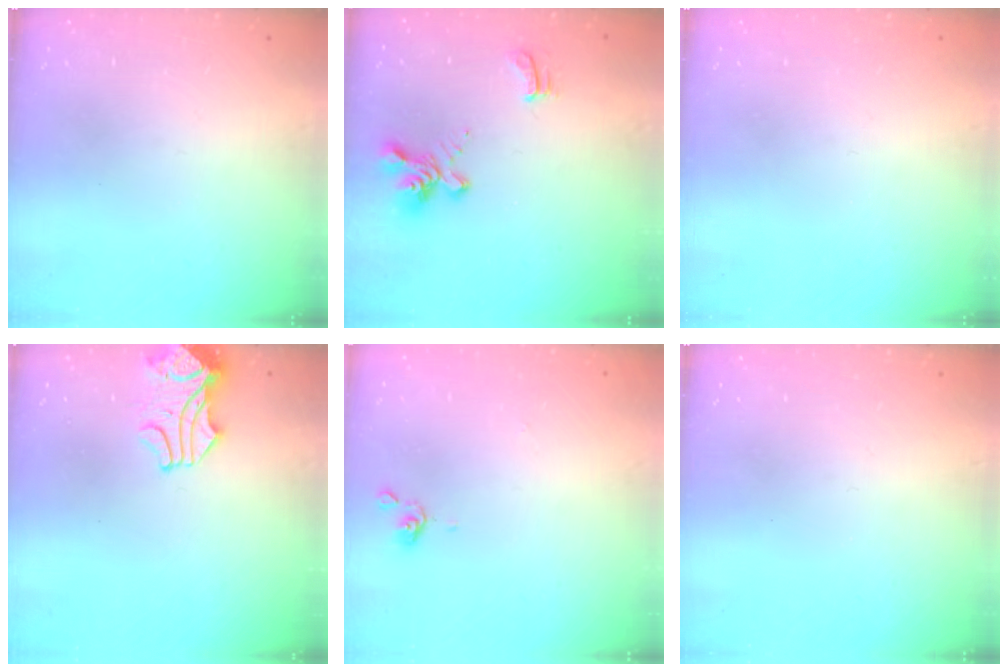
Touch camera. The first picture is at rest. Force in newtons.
{"total": 2.3, "press": 1.9, "slide": 1.3}
{"total": 0.0}
{"total": 1.2, "press": 0.1, "slide": 1.2}
{"total": 0.0}
{"total": 0.0}